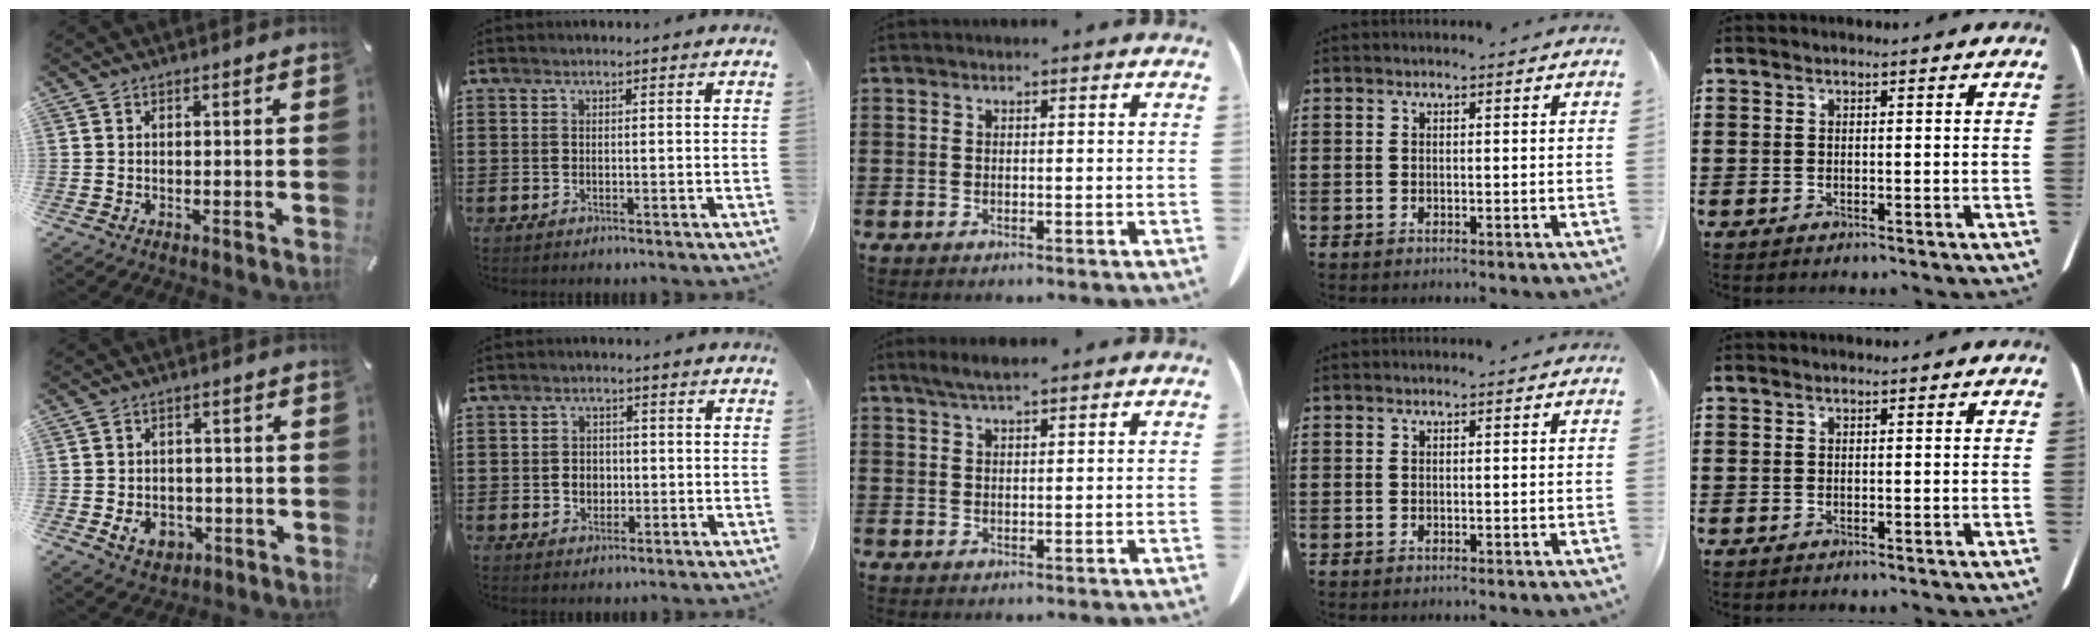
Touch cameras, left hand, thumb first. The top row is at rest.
{"thumb": {"total": 6.3, "force": [-2.1, 5.1, 3.2], "torque": [-0.055, 0.003, -0.040]}, "index": {"total": 3.0, "force": [-0.3, 2.4, 1.7], "torque": [-0.032, 0.002, -0.010]}, "middle": {"total": 2.7, "force": [2.1, 0.3, 1.7], "torque": [-0.037, 0.000, 0.038]}}